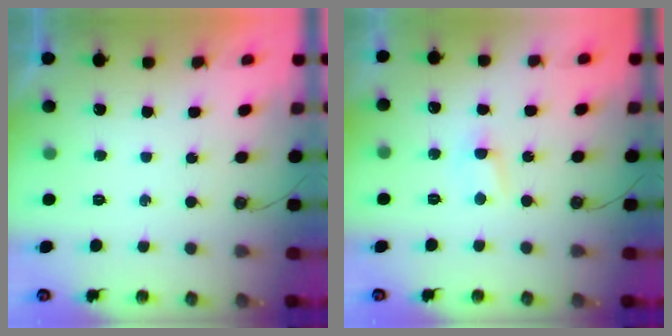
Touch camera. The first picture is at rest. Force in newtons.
{"total": 2.8, "press": 2.8, "slide": 0.4}